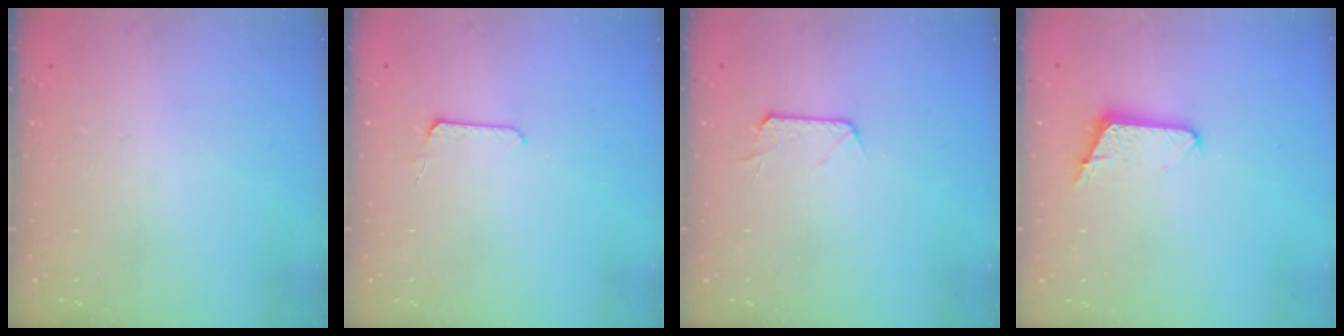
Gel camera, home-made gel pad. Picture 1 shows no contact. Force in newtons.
{"total": 5.5, "press": 5.5, "slide": 0.5}
{"total": 6.6, "press": 6.6, "slide": 0.8}
{"total": 6.3, "press": 6.3, "slide": 0.6}